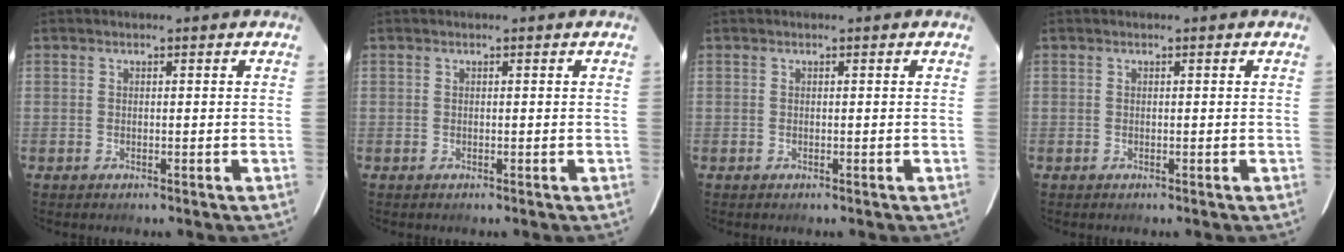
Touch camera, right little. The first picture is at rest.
{"total": 0.0}
{"total": 0.0}
{"total": 0.0}